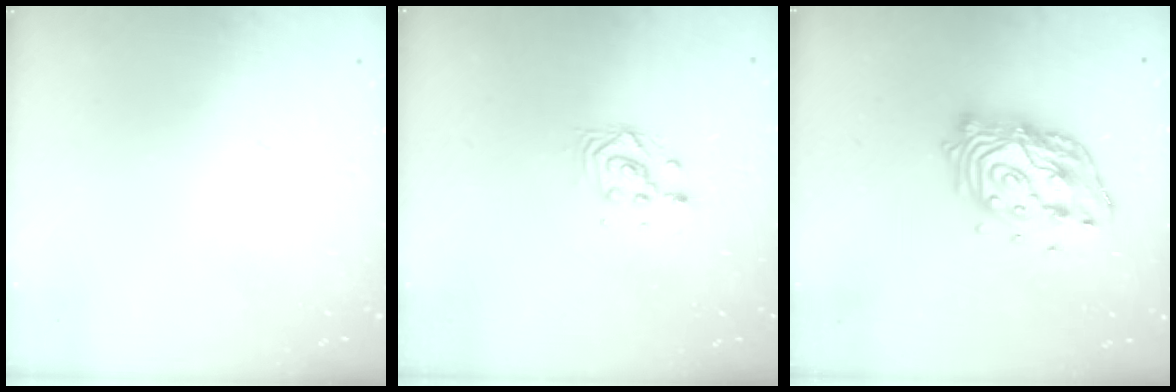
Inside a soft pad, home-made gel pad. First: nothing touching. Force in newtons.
{"total": 3.7, "press": 3.7, "slide": 0.2}
{"total": 18.0, "press": 17.9, "slide": 1.6}